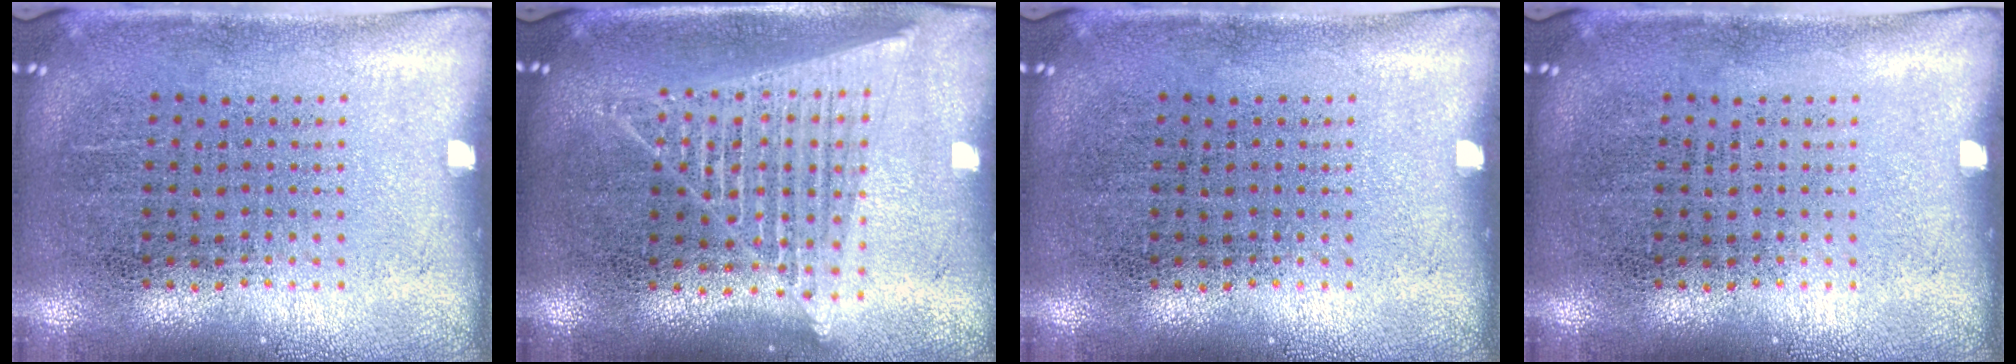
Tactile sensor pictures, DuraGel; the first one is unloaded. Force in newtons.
{"total": 1.9, "press": 1.7, "slide": 0.8}
{"total": 0.0}
{"total": 0.0}